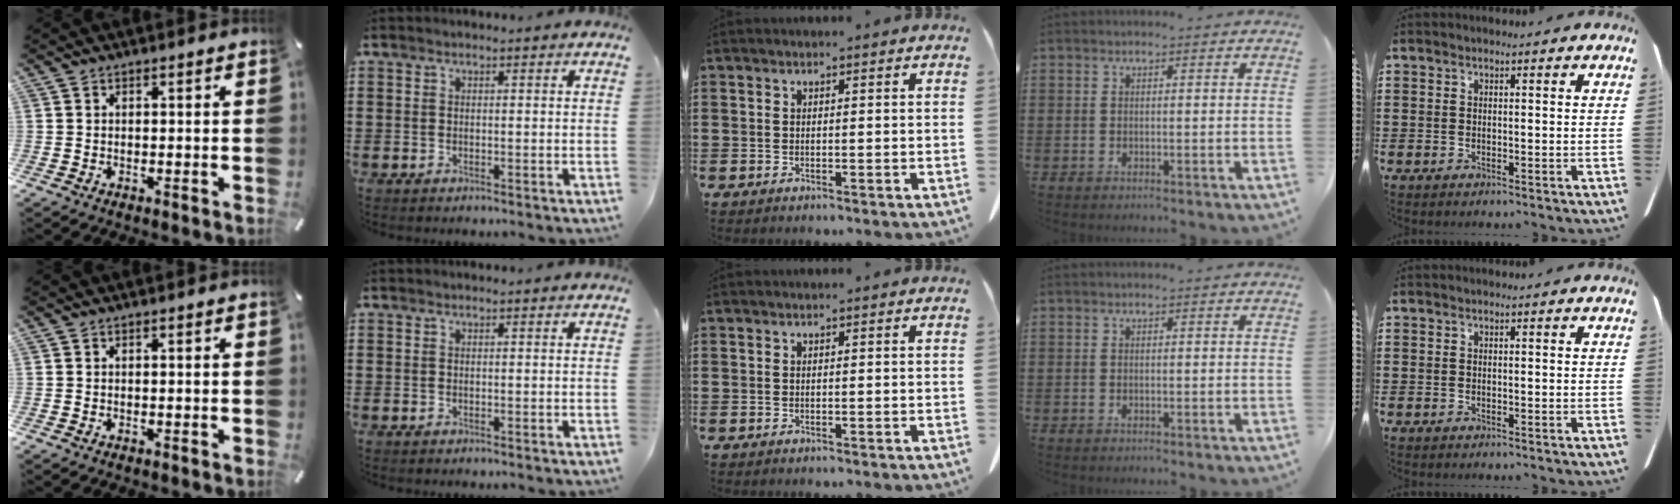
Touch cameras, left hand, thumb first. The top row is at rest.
{}